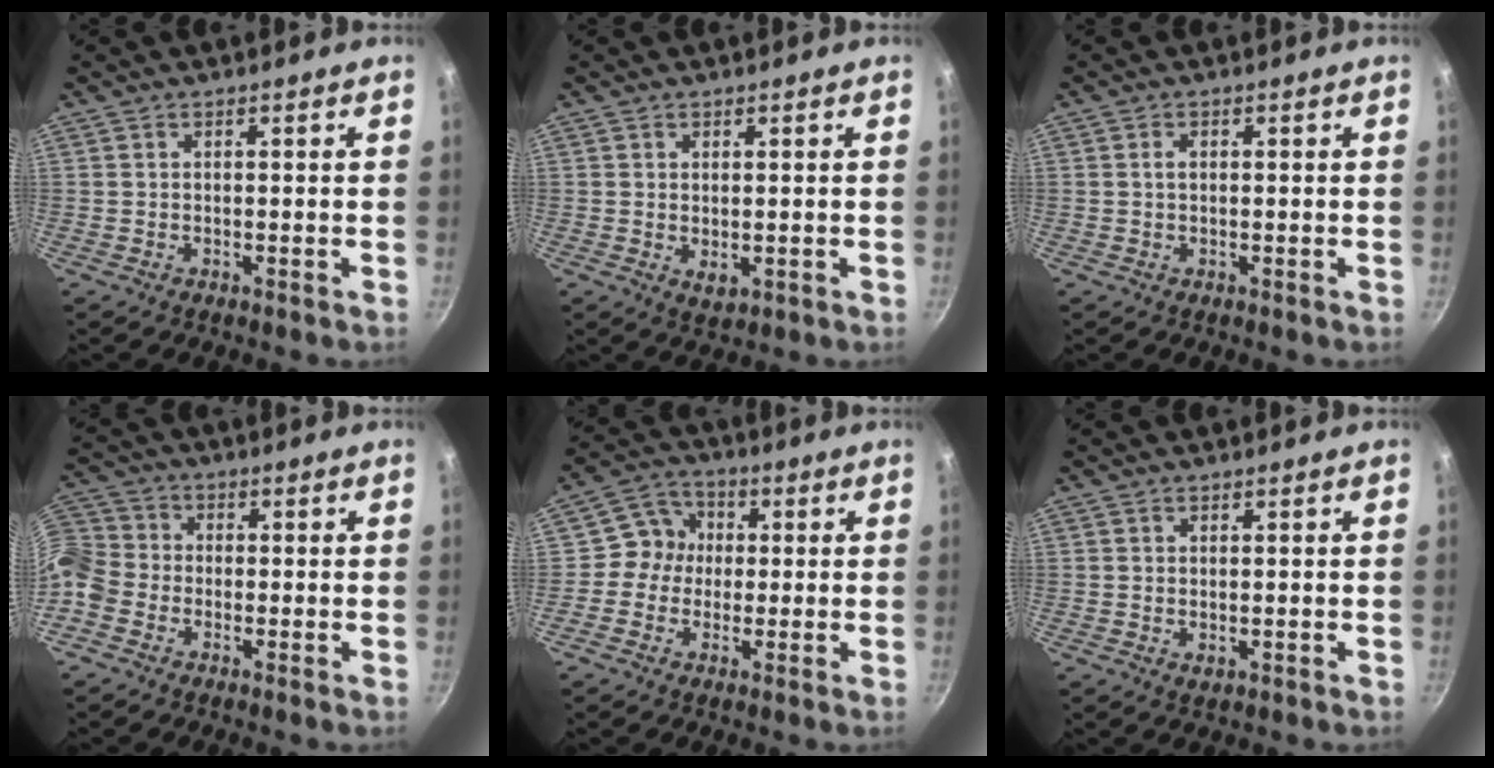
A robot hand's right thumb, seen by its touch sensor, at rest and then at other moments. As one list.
[{"total": 2.4, "force": [0.2, 1.5, 1.9], "torque": [-0.028, -0.009, 0.006]}, {"total": 1.0, "force": [0.1, 0.7, 0.8], "torque": [-0.012, 0.003, 0.003]}, {"total": 9.3, "force": [-3.1, 7.6, 4.3], "torque": [-0.087, 0.039, -0.084]}, {"total": 6.8, "force": [0.2, 6.4, 2.2], "torque": [0.002, 0.018, -0.014]}, {"total": 1.0, "force": [0.2, 0.6, 0.8], "torque": [-0.012, -0.004, 0.003]}]